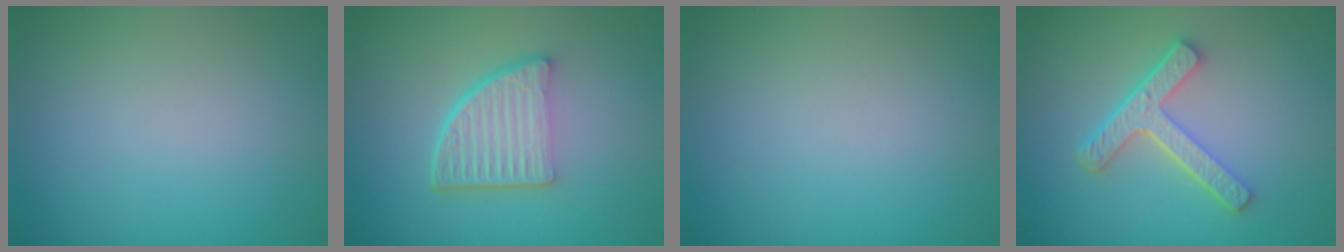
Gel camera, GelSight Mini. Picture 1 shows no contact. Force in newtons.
{"total": 5.5, "press": 3.7, "slide": 4.1}
{"total": 0.0}
{"total": 4.3, "press": 3.3, "slide": 2.7}